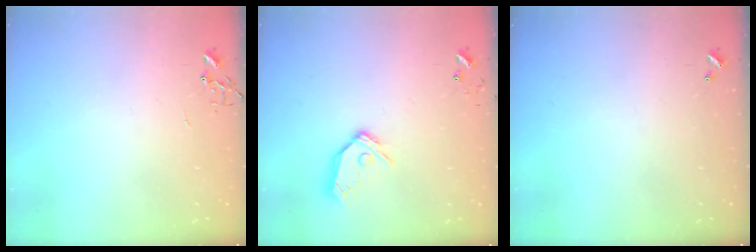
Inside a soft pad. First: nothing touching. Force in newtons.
{"total": 11.6, "press": 11.6, "slide": 1.4}
{"total": 0.0}